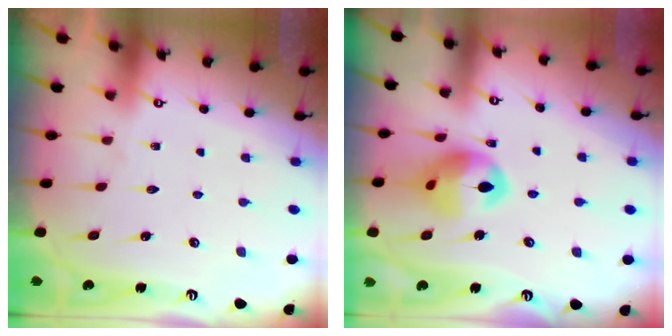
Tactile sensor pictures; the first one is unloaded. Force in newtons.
{"total": 12.2, "press": 12.1, "slide": 1.4}